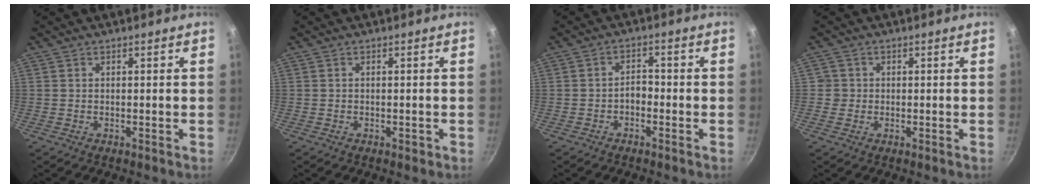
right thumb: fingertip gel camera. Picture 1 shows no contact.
{"total": 0.7, "force": [-0.3, 0.4, 0.4], "torque": [-0.003, 0.000, -0.006]}
{"total": 2.8, "force": [-1.2, 1.8, 1.8], "torque": [-0.017, 0.017, -0.027]}
{"total": 1.9, "force": [-0.1, 1.9, -0.1], "torque": [0.016, 0.008, -0.004]}